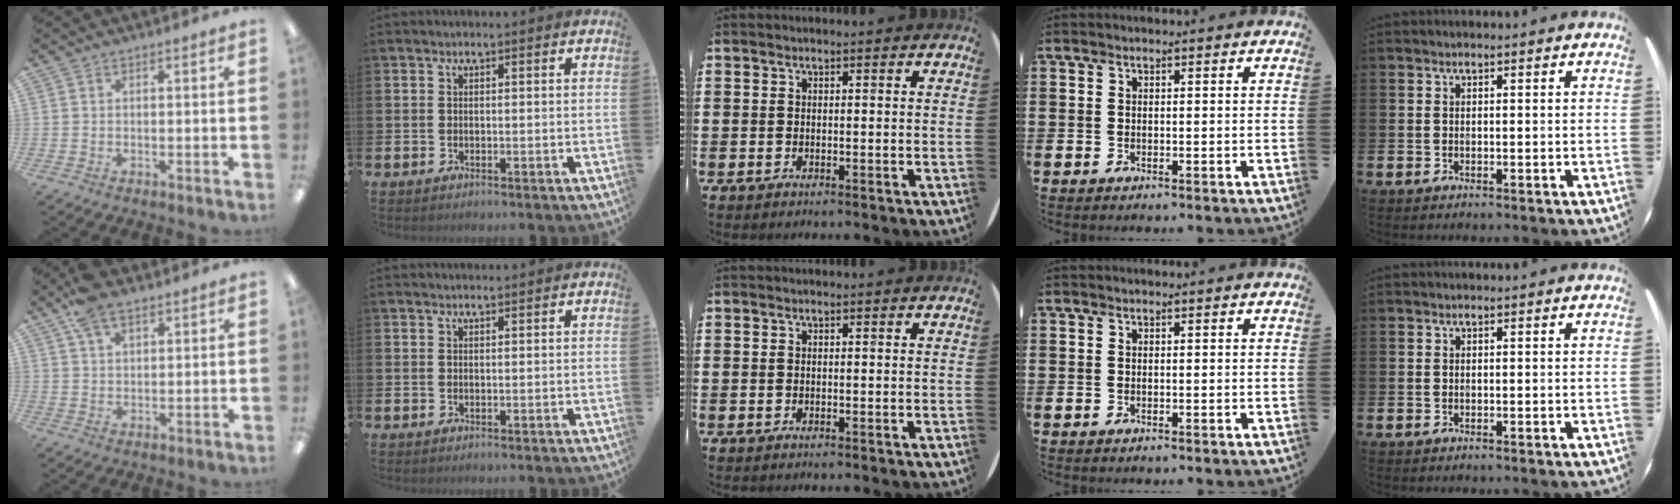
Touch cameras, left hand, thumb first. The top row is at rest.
{"thumb": {"total": 6.9, "force": [4.7, 3.0, 4.1], "torque": [-0.074, -0.012, 0.084]}, "index": {"total": 0.8, "force": [0.8, 0.0, 0.0], "torque": [0.012, -0.006, 0.013]}}